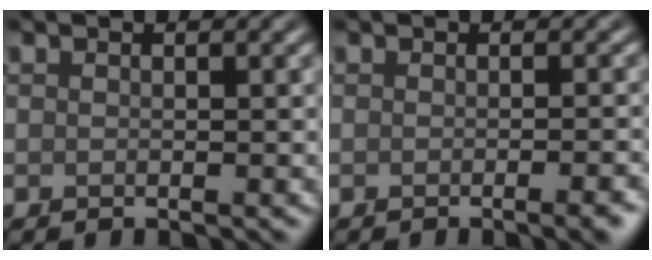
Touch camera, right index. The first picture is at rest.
{"total": 3.1, "force": [-1.3, 1.0, 2.7], "torque": [-0.013, 0.003, -0.016]}